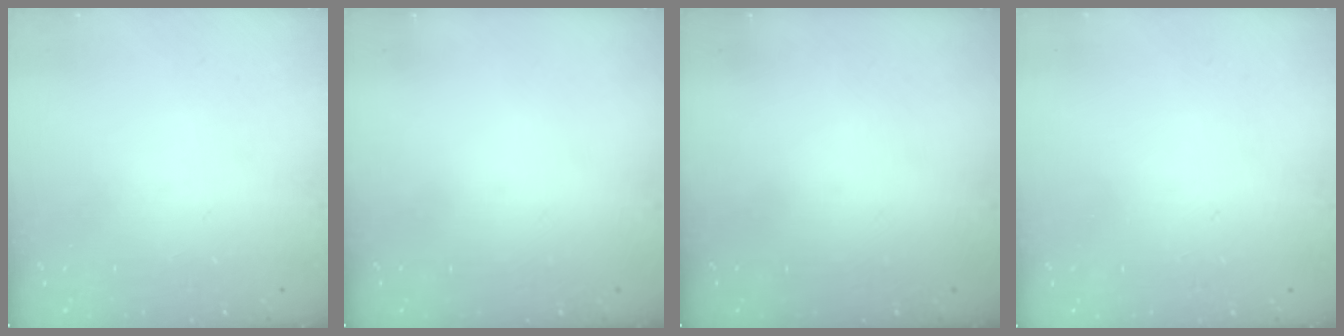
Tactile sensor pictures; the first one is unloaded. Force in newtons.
{"total": 0.0}
{"total": 0.0}
{"total": 2.6, "press": 2.6, "slide": 0.2}